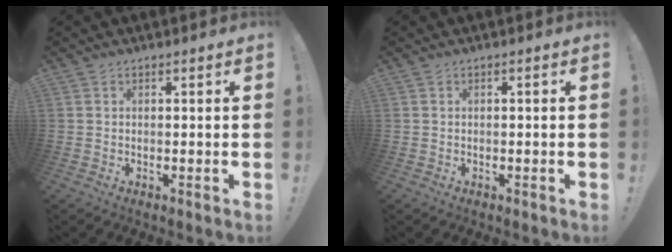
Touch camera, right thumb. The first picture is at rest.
{"total": 0.7, "force": [-0.5, 0.1, 0.5], "torque": [-0.016, 0.004, -0.008]}